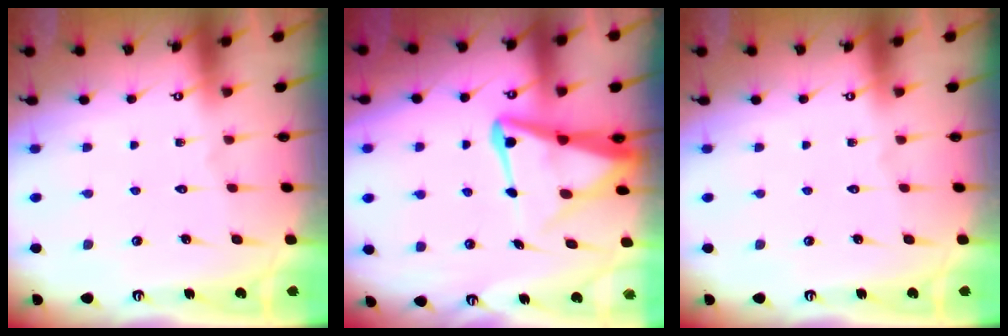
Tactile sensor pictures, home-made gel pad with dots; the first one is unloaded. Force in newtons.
{"total": 8.7, "press": 8.6, "slide": 1.0}
{"total": 0.0}